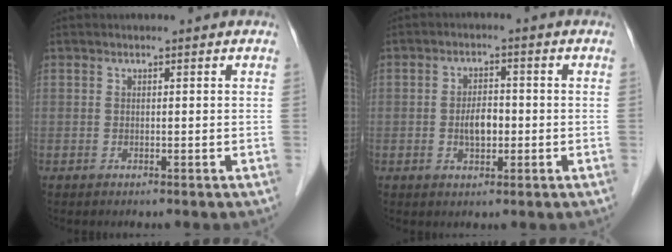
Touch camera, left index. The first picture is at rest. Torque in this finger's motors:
{"motor_torque": [0.12, 0.07, 0.09, 0.05]}